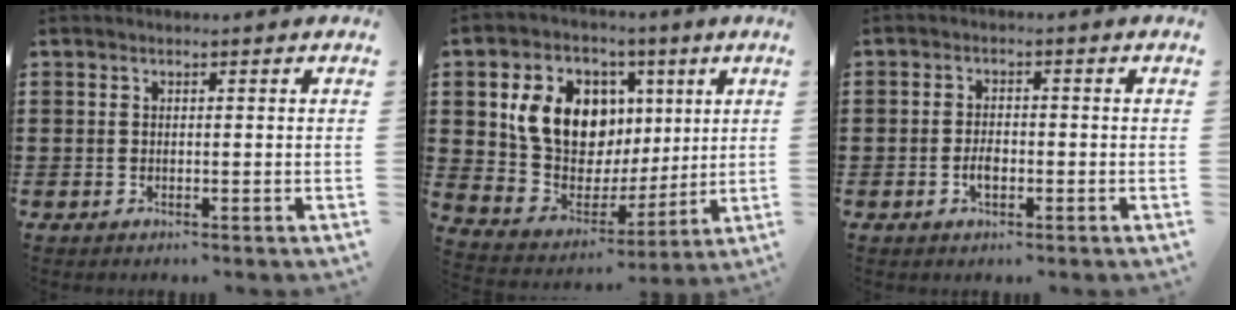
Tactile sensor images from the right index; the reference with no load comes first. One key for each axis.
{"total": 13.1, "fx": 4.3, "fy": 10.2, "fz": 7.1, "tx": -0.160, "ty": 0.004, "tz": 0.088}
{"total": 2.6, "fx": -0.9, "fy": 1.3, "fz": 2.0, "tx": -0.048, "ty": 0.001, "tz": -0.019}